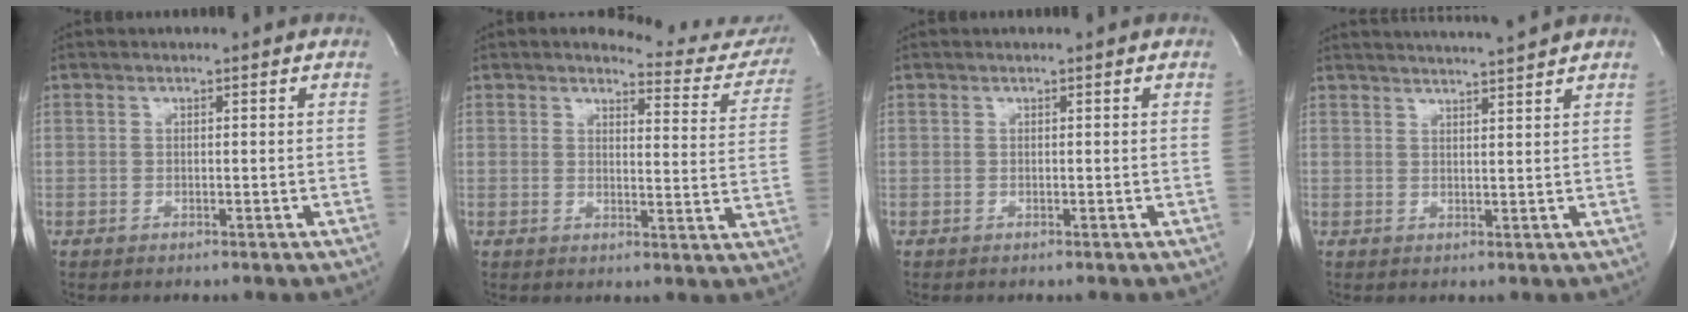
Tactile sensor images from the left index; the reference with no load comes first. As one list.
[{"total": 11.7, "force": [11.3, 2.6, 1.7], "torque": [0.008, -0.060, 0.101]}, {"total": 0.0}, {"total": 7.6, "force": [7.1, -1.4, 2.3], "torque": [-0.037, 0.004, 0.096]}]